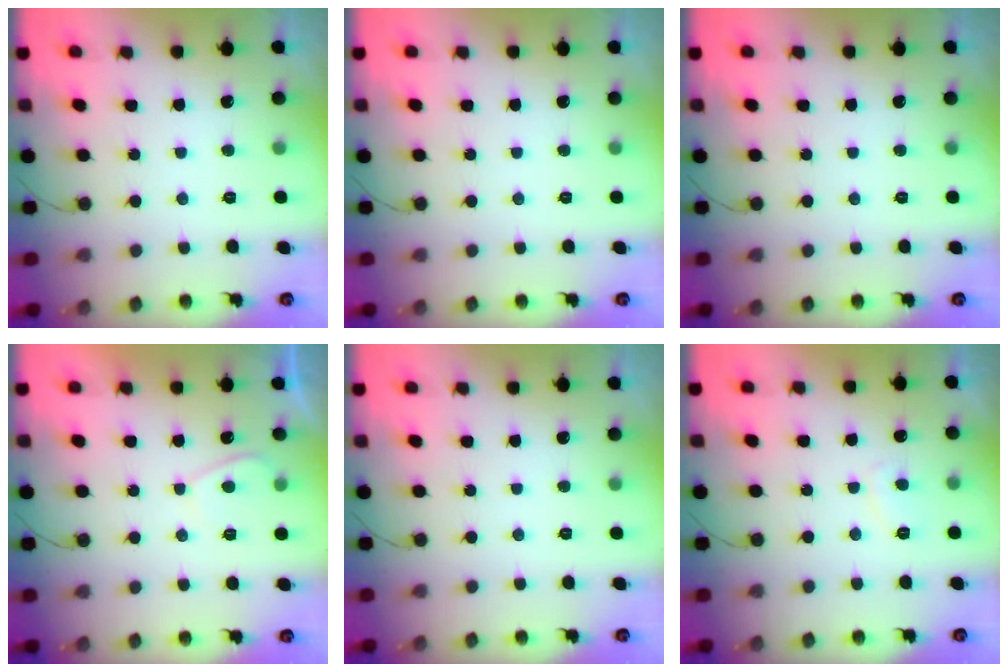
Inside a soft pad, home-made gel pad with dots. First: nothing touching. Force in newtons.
{"total": 0.0}
{"total": 0.0}
{"total": 1.8, "press": 1.7, "slide": 0.6}
{"total": 0.0}
{"total": 2.7, "press": 2.6, "slide": 0.7}